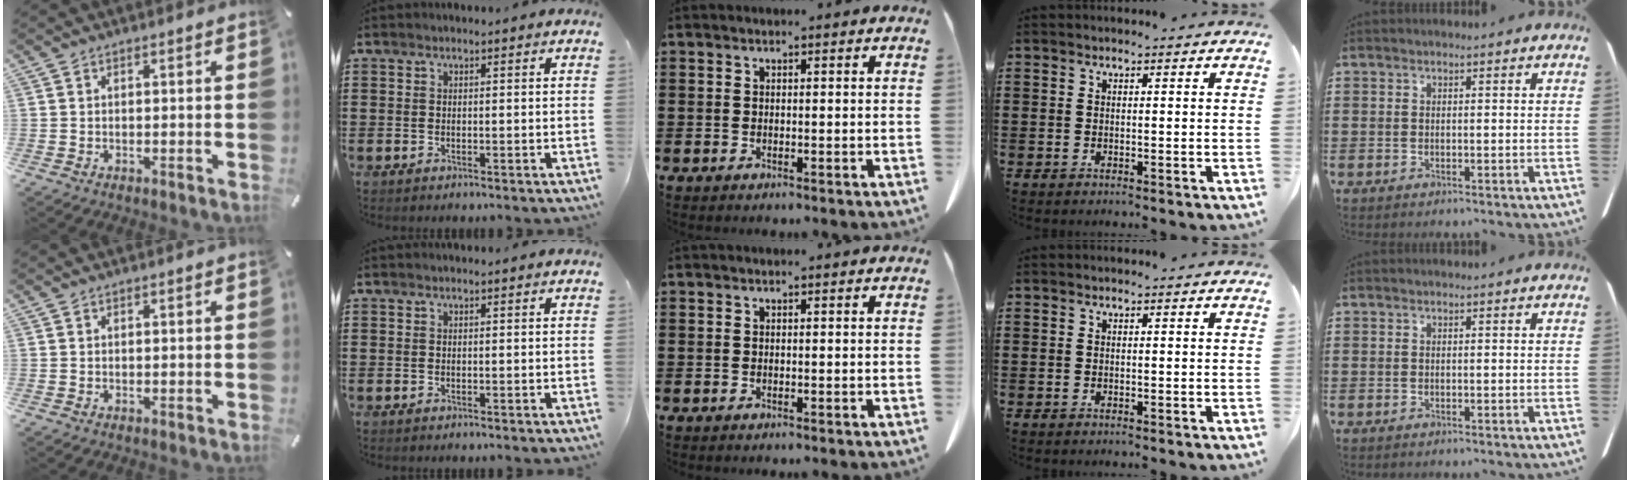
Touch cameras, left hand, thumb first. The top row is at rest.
{}